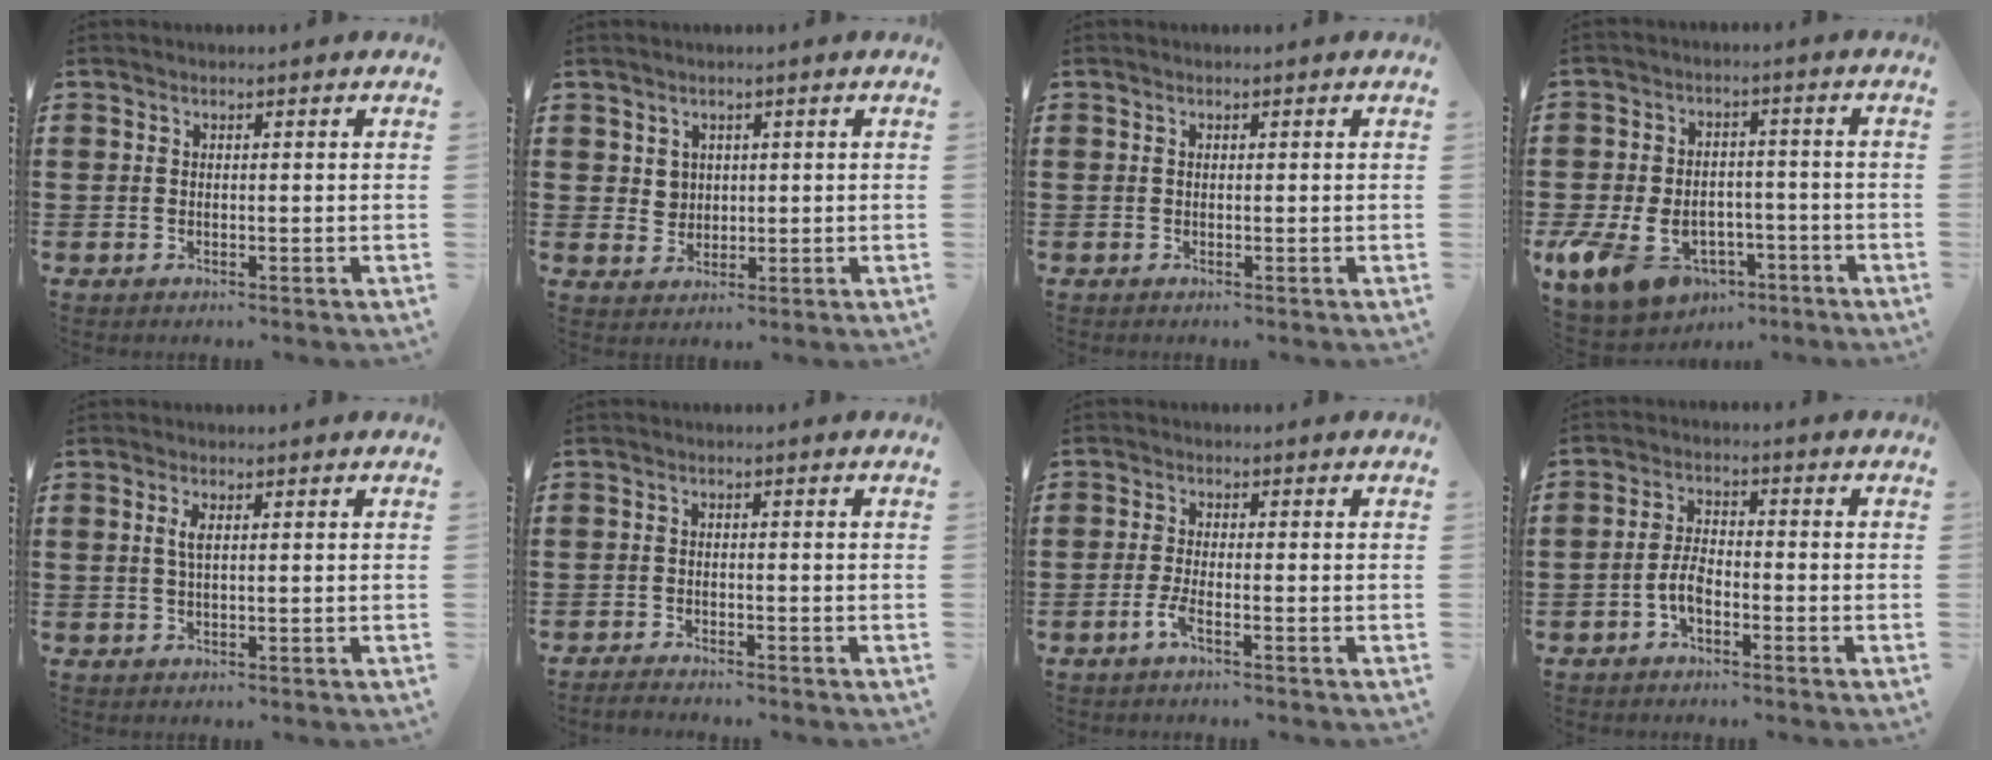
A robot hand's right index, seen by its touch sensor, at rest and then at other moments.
{"total": 2.6, "force": [1.2, 2.2, 0.6], "torque": [-0.021, 0.010, 0.023]}
{"total": 0.0}
{"total": 9.7, "force": [-4.8, 6.5, 5.4], "torque": [-0.141, 0.016, -0.090]}
{"total": 2.0, "force": [0.5, 0.6, 1.8], "torque": [-0.037, 0.004, 0.007]}
{"total": 1.5, "force": [-1.5, 0.2, -0.1], "torque": [-0.004, 0.004, -0.033]}
{"total": 2.8, "force": [-1.6, 0.4, 2.2], "torque": [-0.061, -0.008, -0.037]}
{"total": 4.5, "force": [-2.0, 2.2, 3.4], "torque": [-0.089, -0.002, -0.046]}